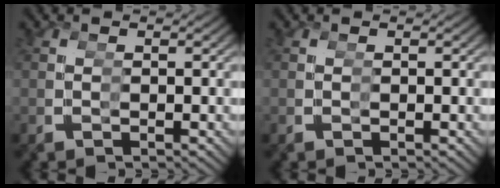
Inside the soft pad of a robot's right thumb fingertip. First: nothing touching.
{"total": 0.0}